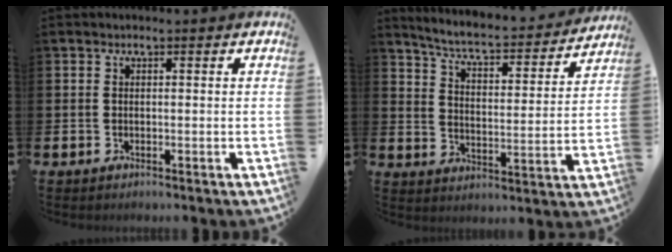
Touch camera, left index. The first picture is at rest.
{"total": 6.0, "force": [5.6, 0.6, 2.2], "torque": [-0.069, -0.044, 0.089]}